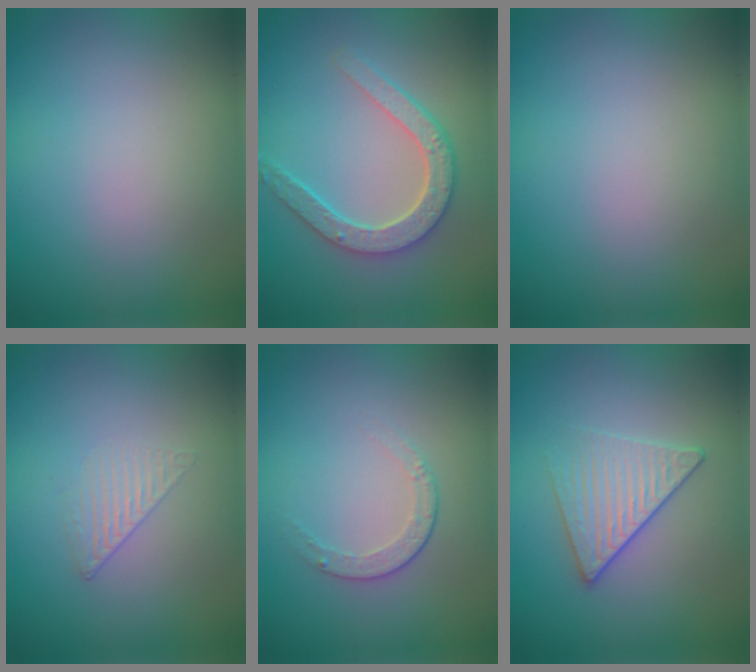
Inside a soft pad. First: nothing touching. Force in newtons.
{"total": 4.6, "press": 3.7, "slide": 2.7}
{"total": 0.0}
{"total": 1.4, "press": 0.3, "slide": 1.4}
{"total": 1.6, "press": 1.2, "slide": 1.1}
{"total": 2.7, "press": 2.4, "slide": 1.2}